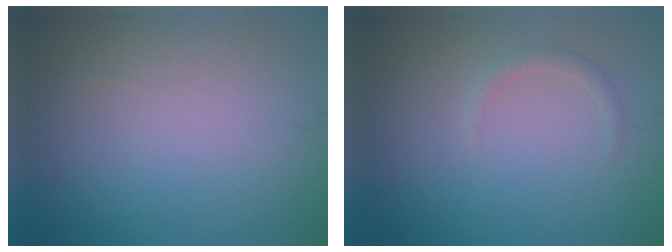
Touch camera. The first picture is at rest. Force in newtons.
{"total": 1.0, "press": 1.0, "slide": 0.1}